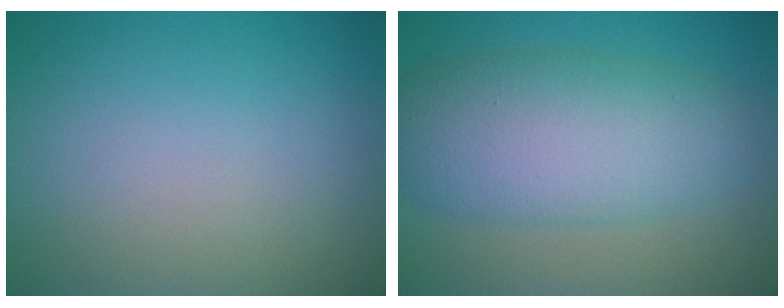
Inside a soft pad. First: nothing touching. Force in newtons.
{"total": 7.9, "press": 7.9, "slide": 0.1}